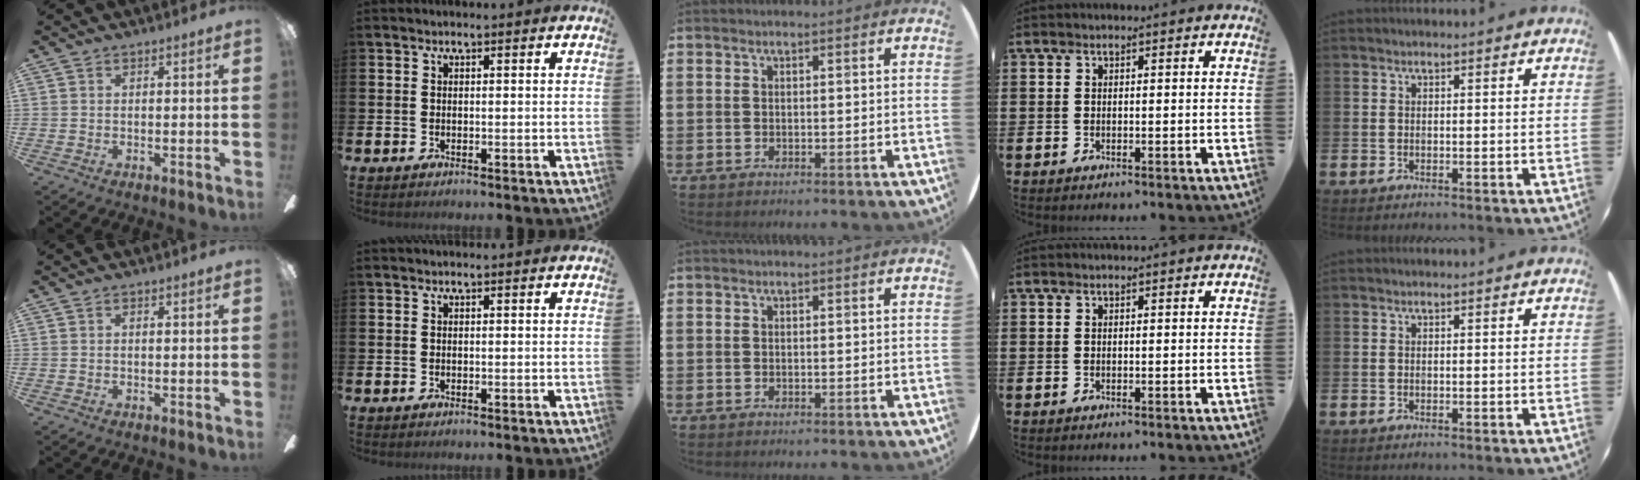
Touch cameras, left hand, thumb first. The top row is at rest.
{}